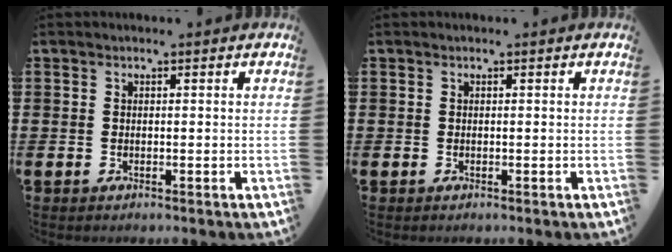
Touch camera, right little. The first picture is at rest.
{"total": 0.0}